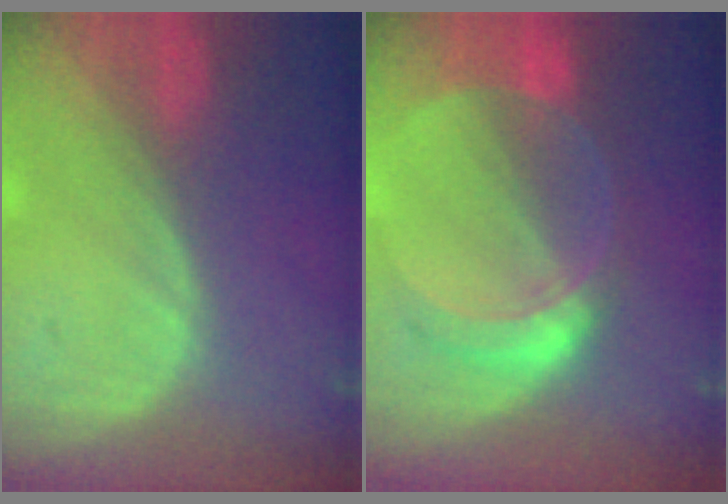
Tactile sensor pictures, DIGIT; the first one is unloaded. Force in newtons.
{"total": 7.3, "press": 6.5, "slide": 3.4}